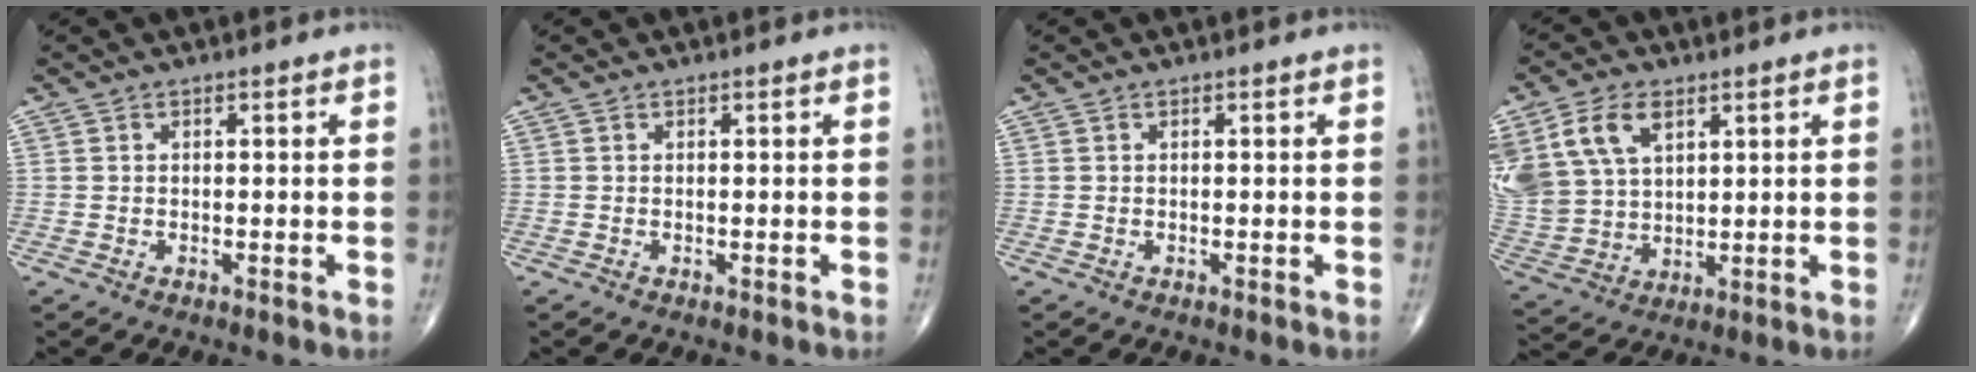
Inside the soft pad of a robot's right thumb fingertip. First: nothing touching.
{"total": 0.0}
{"total": 0.0}
{"total": 18.5, "force": [8.0, 12.4, 11.1], "torque": [-0.259, 0.006, 0.166]}